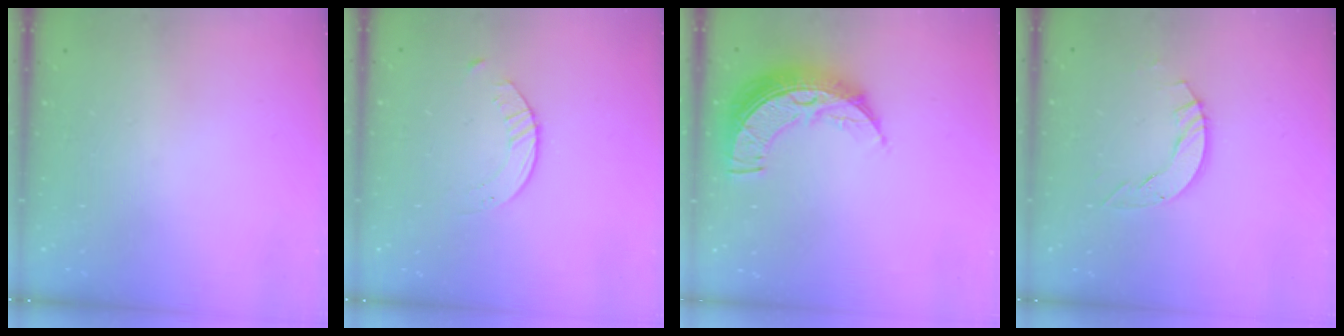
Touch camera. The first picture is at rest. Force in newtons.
{"total": 2.1, "press": 2.0, "slide": 0.3}
{"total": 11.9, "press": 11.8, "slide": 1.0}
{"total": 5.0, "press": 5.0, "slide": 0.2}